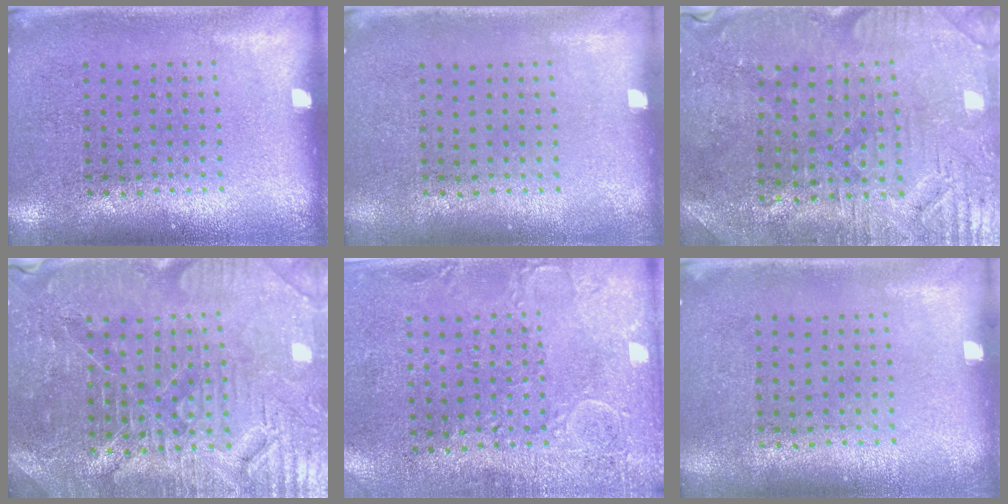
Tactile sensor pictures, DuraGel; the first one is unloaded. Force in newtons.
{"total": 0.0}
{"total": 1.4, "press": 1.4, "slide": 0.4}
{"total": 4.6, "press": 4.4, "slide": 1.3}
{"total": 2.9, "press": 2.3, "slide": 1.8}
{"total": 0.0}